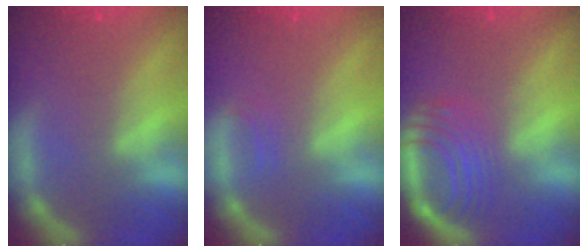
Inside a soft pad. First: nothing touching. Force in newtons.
{"total": 0.9}
{"total": 7.5}